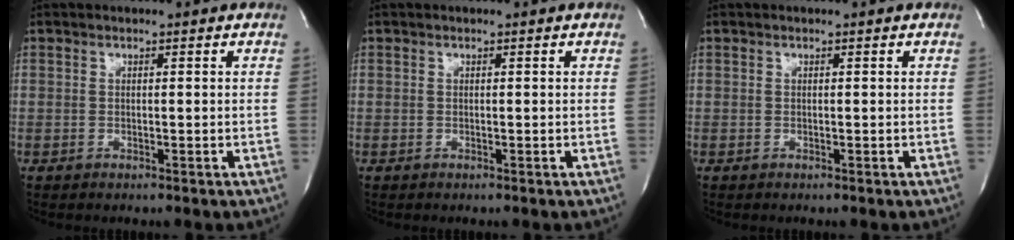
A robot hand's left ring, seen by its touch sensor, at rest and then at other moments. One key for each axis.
{"total": 0.0}
{"total": 0.0}